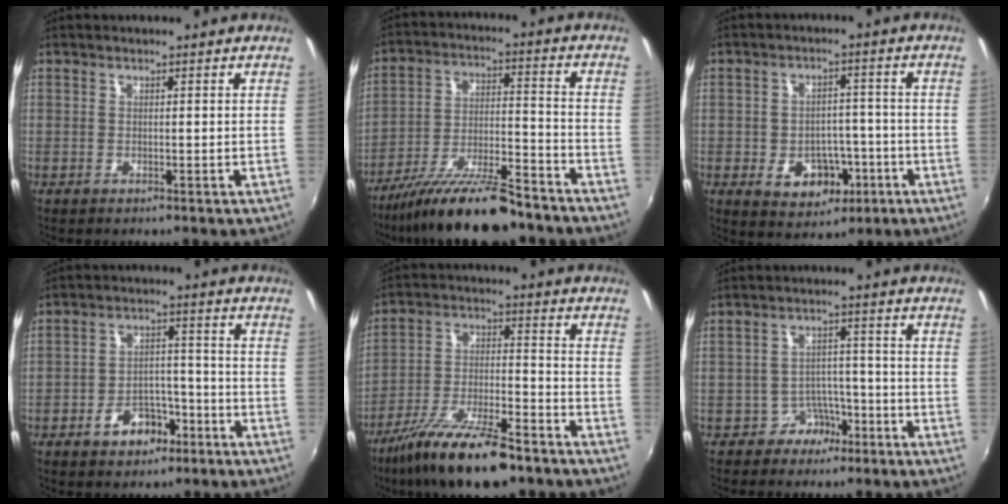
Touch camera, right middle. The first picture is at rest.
{"total": 16.5, "force": [-13.5, 3.0, 9.0], "torque": [-0.178, -0.024, -0.226]}
{"total": 8.5, "force": [-3.3, 6.3, 4.7], "torque": [-0.086, 0.009, -0.033]}
{"total": 7.2, "force": [-4.3, 4.6, 3.6], "torque": [-0.072, 0.018, -0.058]}
{"total": 16.6, "force": [-12.0, 4.5, 10.5], "torque": [-0.206, -0.026, -0.211]}
{"total": 4.7, "force": [-3.2, 3.4, 0.8], "torque": [-0.014, 0.019, -0.048]}